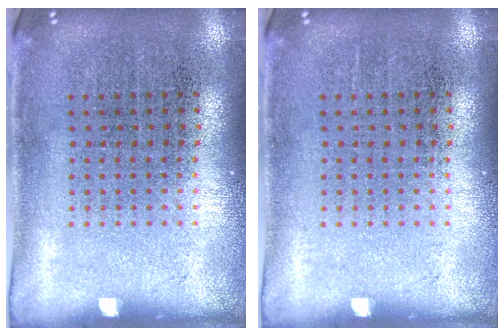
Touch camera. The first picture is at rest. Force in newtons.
{"total": 0.0}